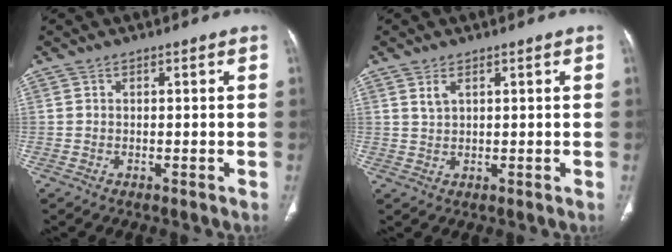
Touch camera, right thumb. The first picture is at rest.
{"total": 2.0, "force": [1.2, 0.9, 1.4], "torque": [-0.031, -0.002, 0.030]}